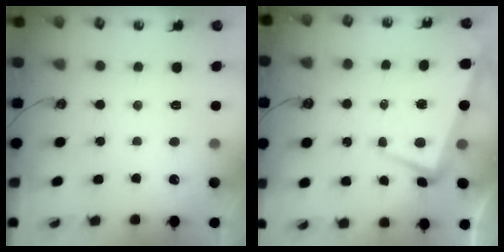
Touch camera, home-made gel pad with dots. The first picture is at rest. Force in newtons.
{"total": 1.7, "press": 0.9, "slide": 1.4}